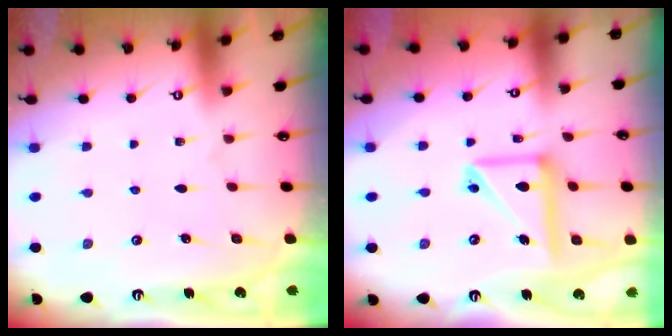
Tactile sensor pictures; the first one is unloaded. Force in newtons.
{"total": 13.5, "press": 13.4, "slide": 1.5}